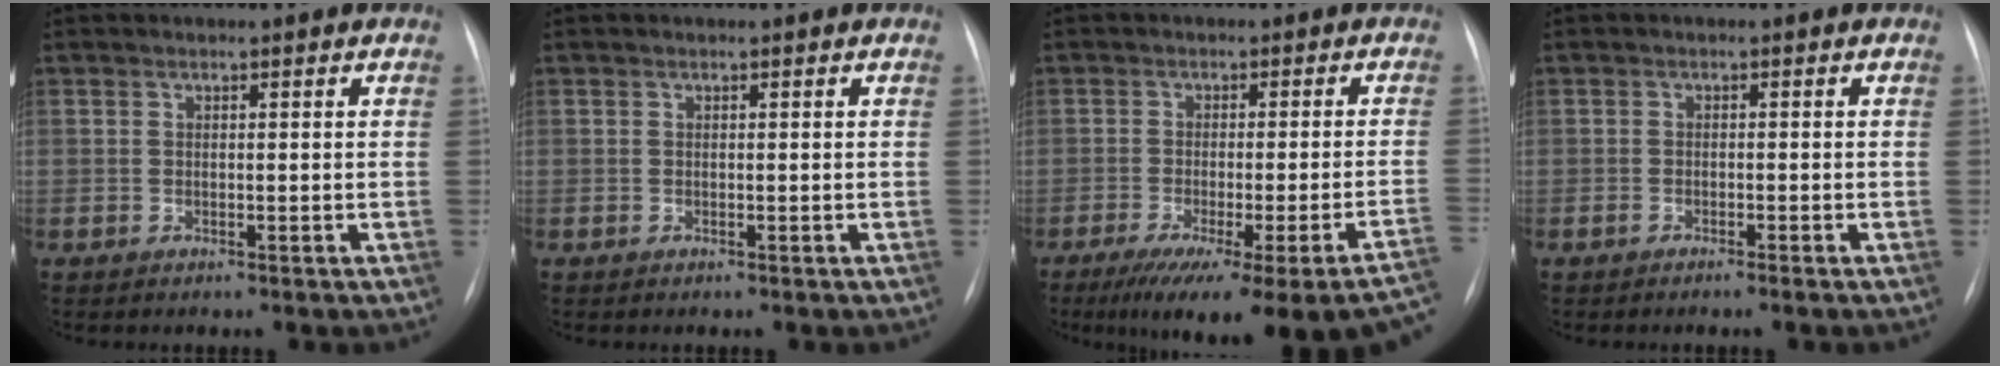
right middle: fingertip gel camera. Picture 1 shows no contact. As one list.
[{"total": 0.0}, {"total": 22.0, "force": [-17.6, 0.6, 13.2], "torque": [-0.109, -0.033, -0.228]}, {"total": 1.1, "force": [-0.8, -0.1, 0.6], "torque": [-0.013, -0.001, -0.016]}]